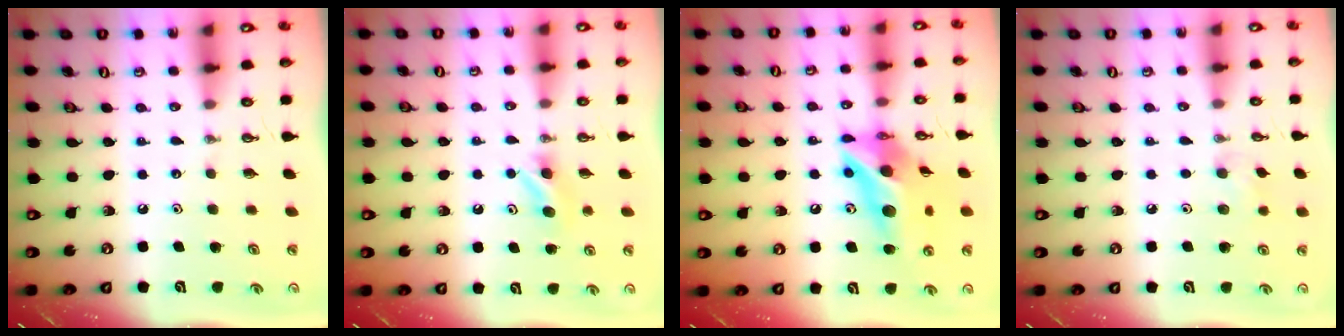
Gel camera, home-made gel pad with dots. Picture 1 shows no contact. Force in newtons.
{"total": 4.7, "press": 4.3, "slide": 2.0}
{"total": 16.1, "press": 16.0, "slide": 1.5}
{"total": 6.1, "press": 6.0, "slide": 0.9}